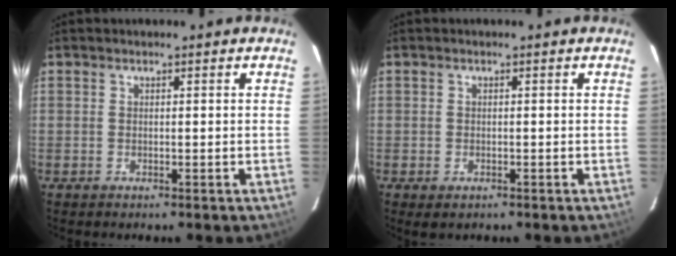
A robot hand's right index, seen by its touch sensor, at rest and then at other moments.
{"total": 1.7, "force": [-0.9, 1.2, 0.8], "torque": [-0.015, -0.006, -0.014]}